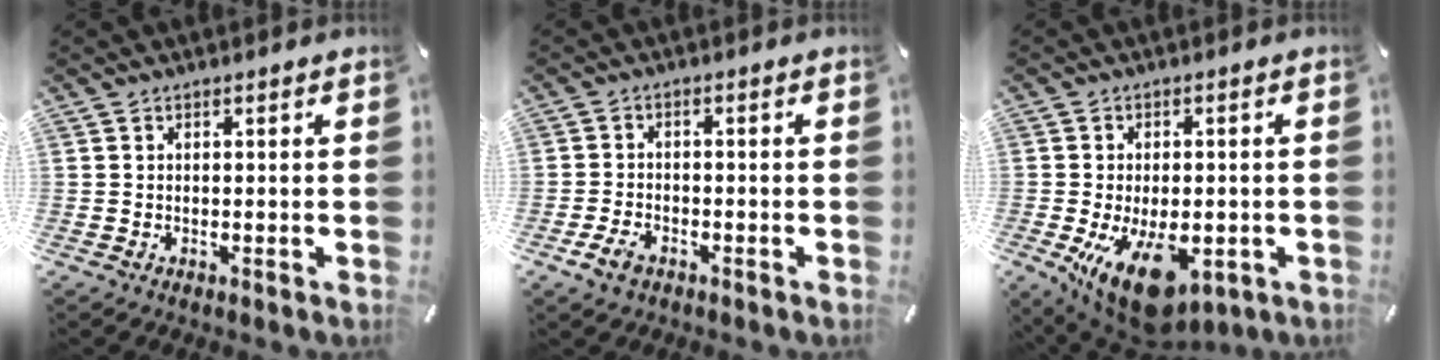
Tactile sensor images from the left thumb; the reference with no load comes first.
{"total": 4.3, "force": [-2.3, 2.6, 2.5], "torque": [-0.060, 0.006, -0.046]}
{"total": 15.2, "force": [-5.2, 8.1, 11.8], "torque": [-0.198, 0.008, -0.077]}